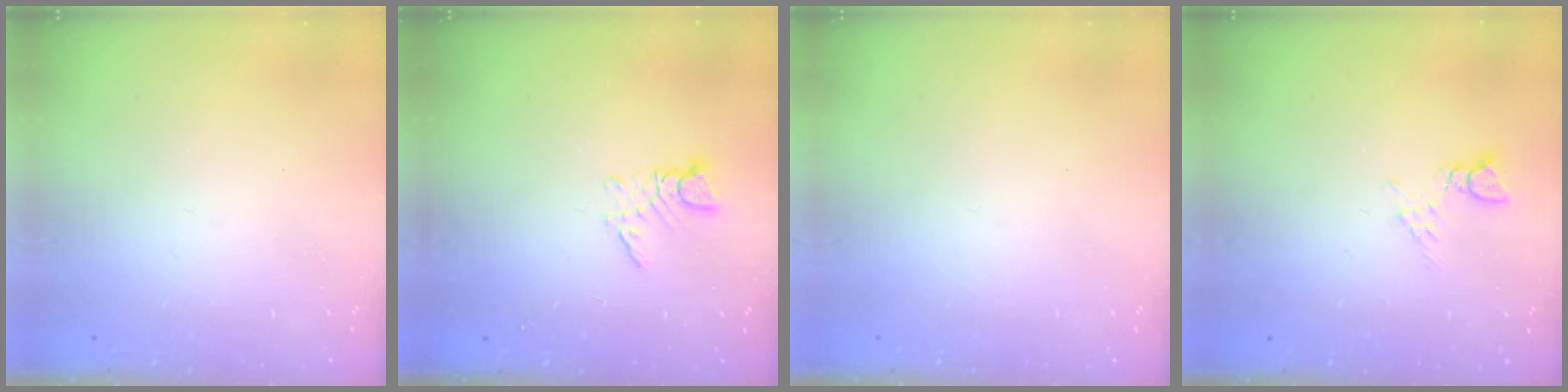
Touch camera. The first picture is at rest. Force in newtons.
{"total": 3.5, "press": 3.5, "slide": 0.4}
{"total": 0.0}
{"total": 3.7, "press": 3.7, "slide": 0.5}